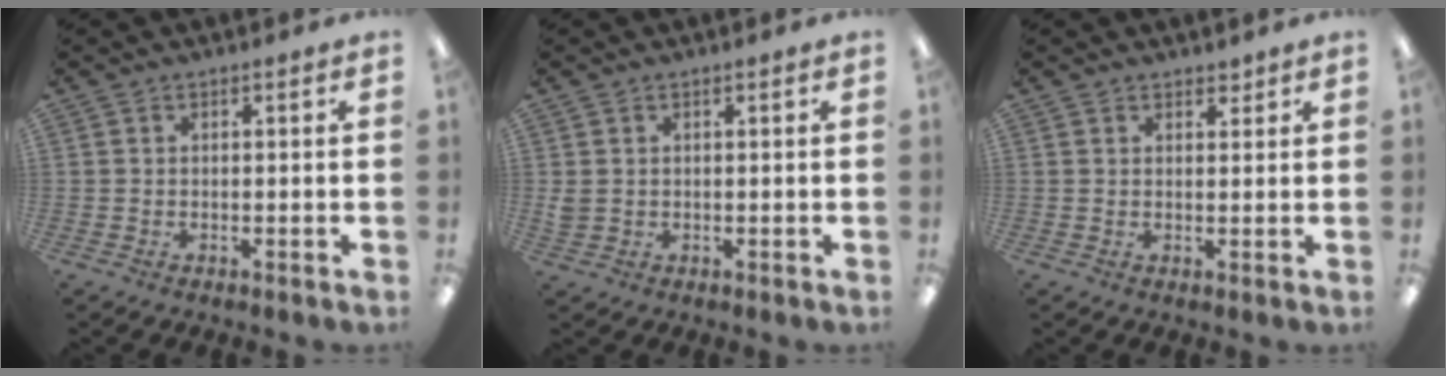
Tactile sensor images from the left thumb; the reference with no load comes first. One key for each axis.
{"total": 1.9, "fx": 0.7, "fy": 1.6, "fz": 0.7, "tx": -0.008, "ty": -0.001, "tz": 0.011}
{"total": 1.9, "fx": 1.7, "fy": 0.8, "fz": 0.2, "tx": 0.004, "ty": -0.004, "tz": 0.029}